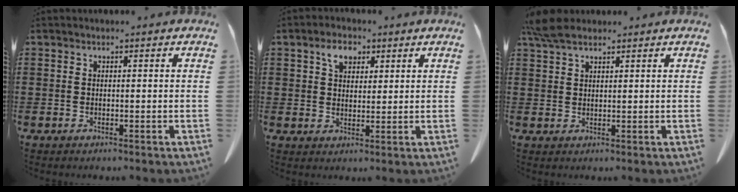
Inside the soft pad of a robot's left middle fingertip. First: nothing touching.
{"total": 4.3, "force": [2.4, 2.7, 2.4], "torque": [-0.041, 0.006, 0.038]}
{"total": 4.1, "force": [3.0, 1.5, 2.4], "torque": [-0.055, 0.007, 0.058]}